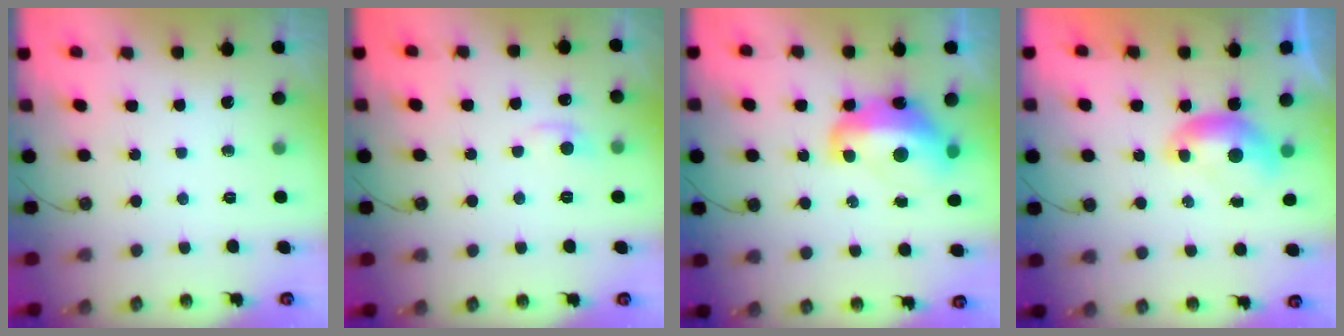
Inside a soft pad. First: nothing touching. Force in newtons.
{"total": 1.8, "press": 1.5, "slide": 0.9}
{"total": 8.6, "press": 8.5, "slide": 1.2}
{"total": 0.0}